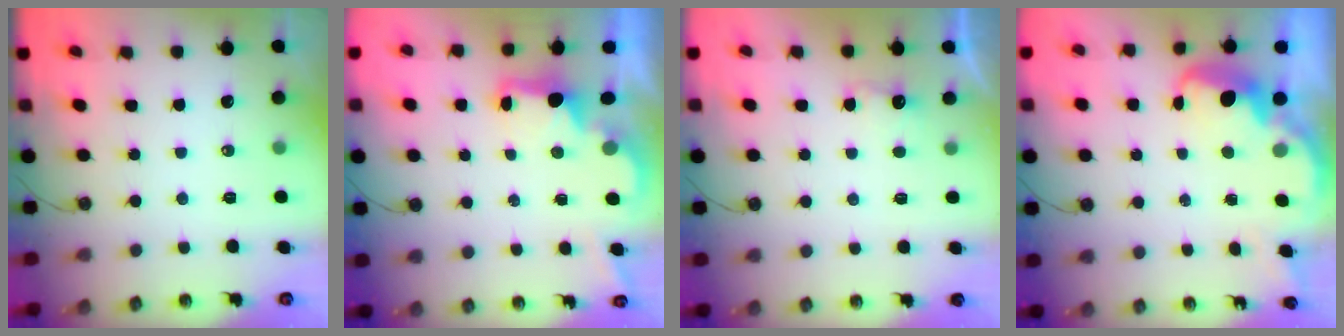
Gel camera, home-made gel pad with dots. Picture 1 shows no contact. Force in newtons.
{"total": 2.2, "press": 2.1, "slide": 0.8}
{"total": 2.4, "press": 2.2, "slide": 0.9}
{"total": 3.2, "press": 3.2, "slide": 0.6}